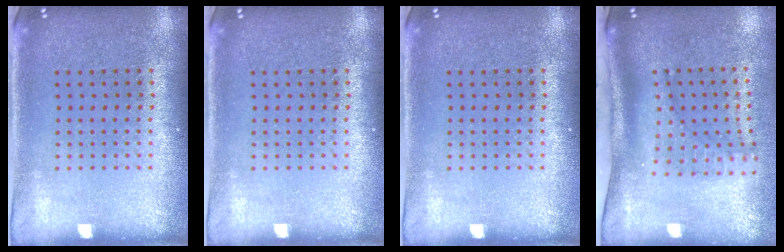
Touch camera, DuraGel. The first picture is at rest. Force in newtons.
{"total": 0.0}
{"total": 0.0}
{"total": 1.9, "press": 1.4, "slide": 1.3}